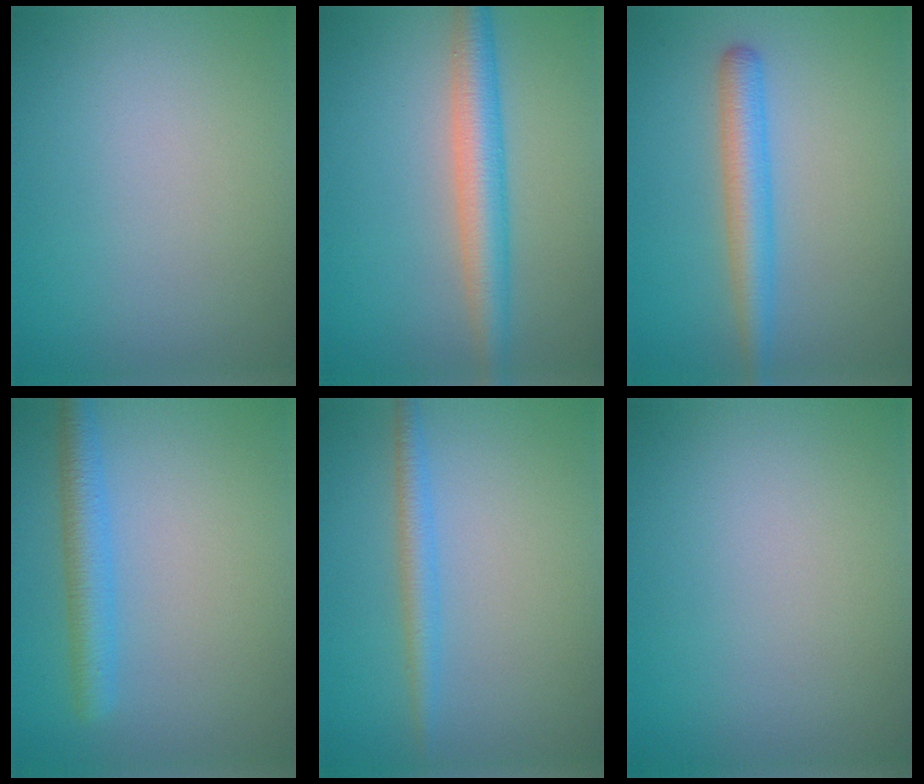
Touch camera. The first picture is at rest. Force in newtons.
{"total": 4.5, "press": 4.5, "slide": 0.0}
{"total": 3.5, "press": 3.5, "slide": 0.1}
{"total": 3.2, "press": 3.2, "slide": 0.1}
{"total": 2.1, "press": 2.1, "slide": 0.2}
{"total": 0.0}